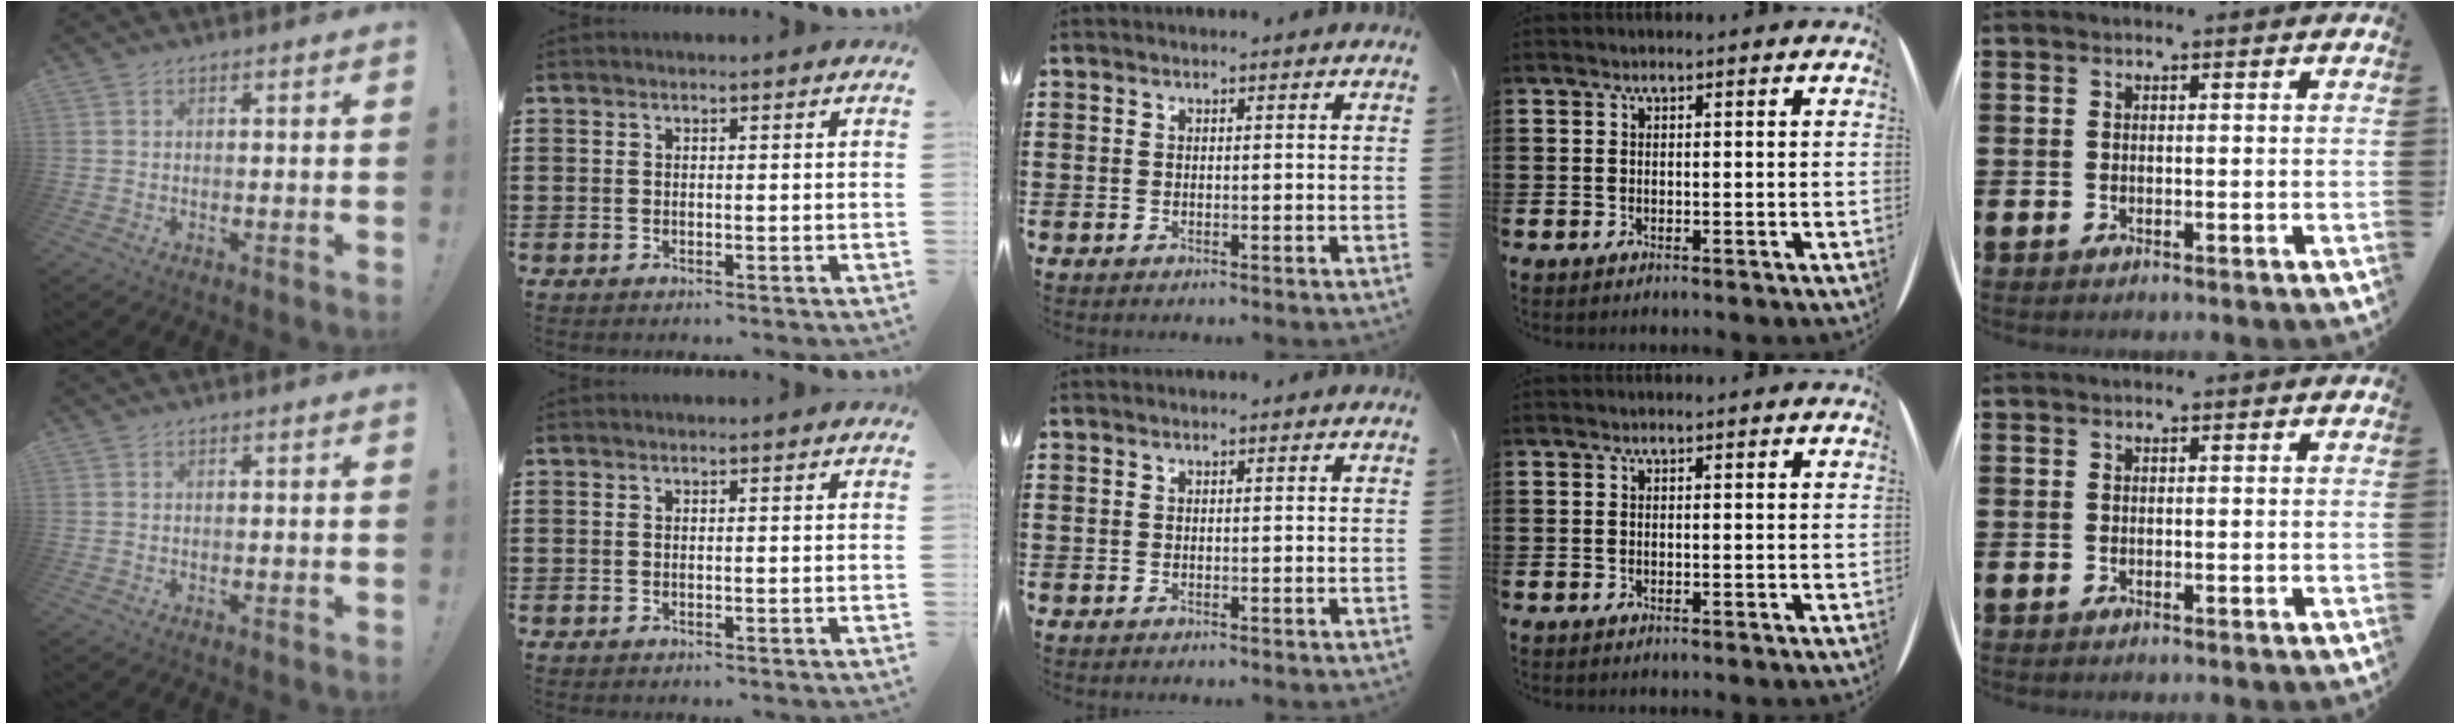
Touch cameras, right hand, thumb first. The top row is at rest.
{}